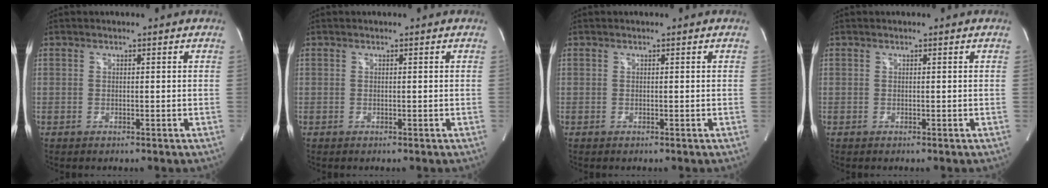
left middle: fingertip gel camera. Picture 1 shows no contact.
{"total": 0.0}
{"total": 0.0}
{"total": 0.0}